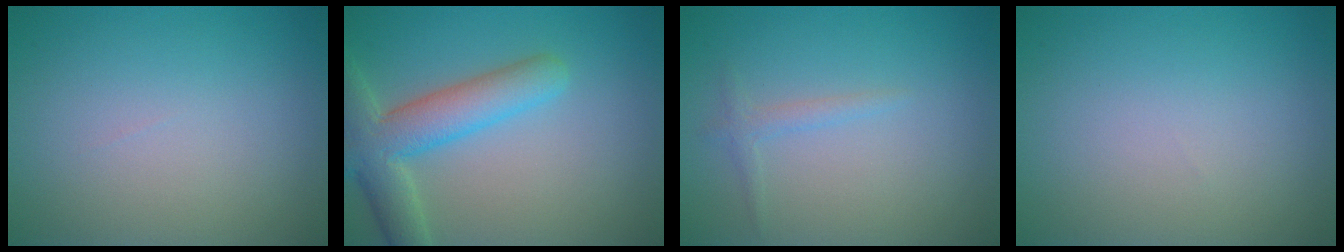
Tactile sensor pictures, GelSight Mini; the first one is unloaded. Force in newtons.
{"total": 6.0, "press": 5.9, "slide": 0.4}
{"total": 1.1, "press": 1.1, "slide": 0.1}
{"total": 0.0}